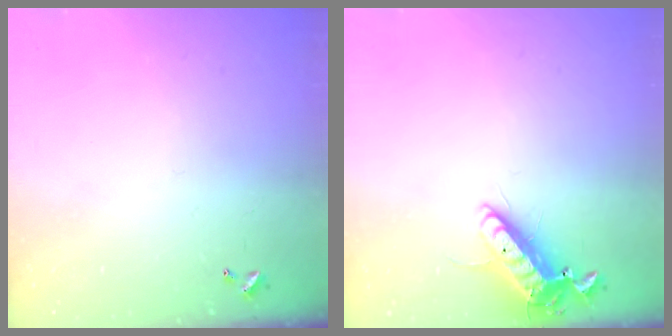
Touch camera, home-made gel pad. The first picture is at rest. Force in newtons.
{"total": 13.1, "press": 12.9, "slide": 2.5}